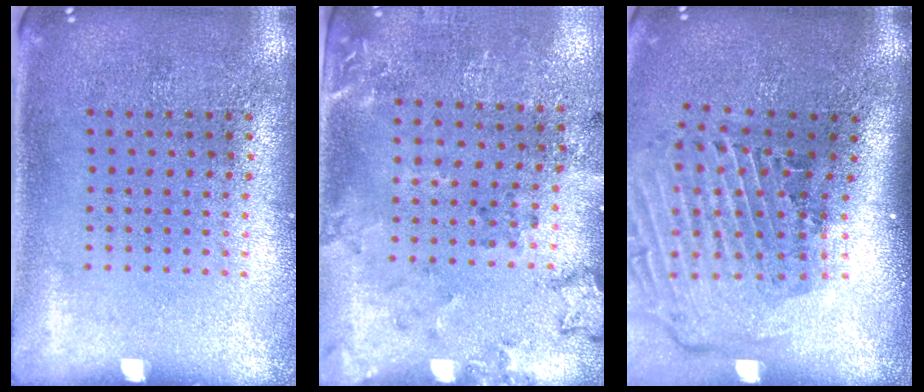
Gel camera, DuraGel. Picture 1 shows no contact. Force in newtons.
{"total": 2.0, "press": 1.4, "slide": 1.4}
{"total": 2.9, "press": 2.0, "slide": 2.1}